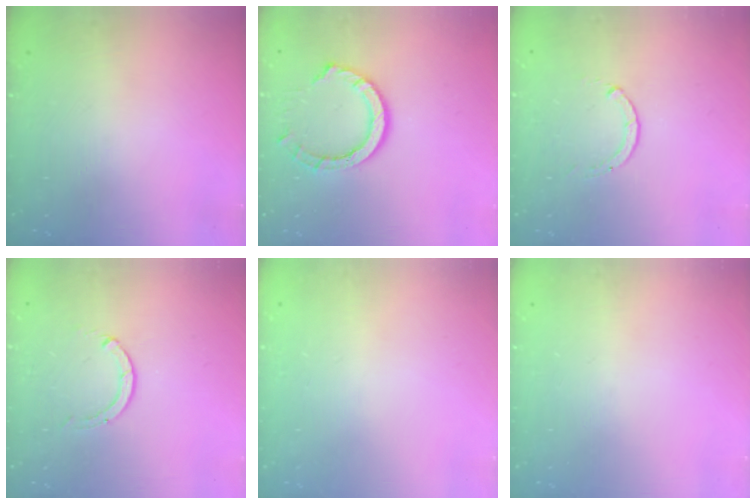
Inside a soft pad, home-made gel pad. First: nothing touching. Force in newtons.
{"total": 9.4, "press": 9.3, "slide": 0.7}
{"total": 0.0}
{"total": 0.0}
{"total": 2.4, "press": 2.4, "slide": 0.2}
{"total": 0.0}